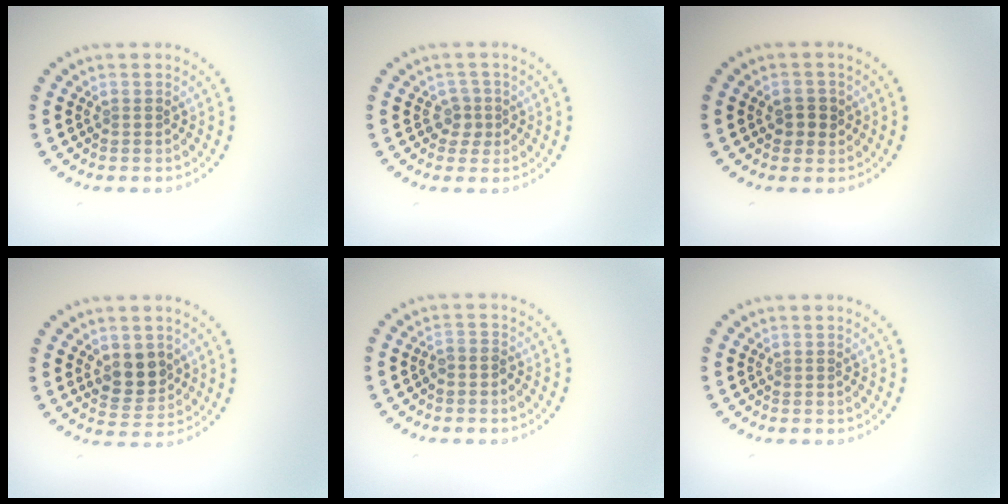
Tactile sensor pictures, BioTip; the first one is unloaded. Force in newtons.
{"total": 1.6, "press": 1.3, "slide": 1.0}
{"total": 1.9, "press": 1.9, "slide": 0.4}
{"total": 3.4, "press": 3.2, "slide": 0.9}
{"total": 1.0, "press": 0.7, "slide": 0.7}
{"total": 0.0}